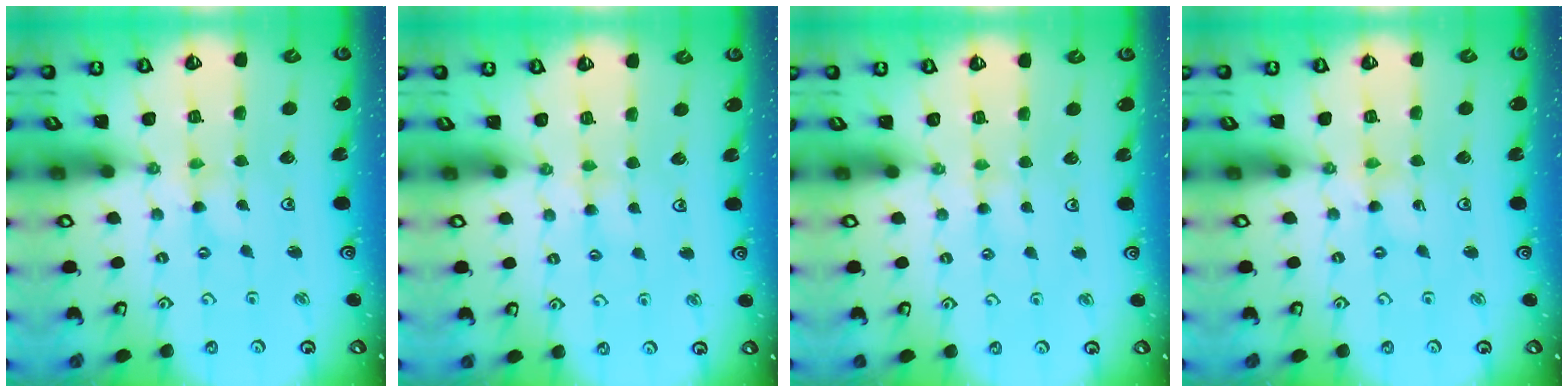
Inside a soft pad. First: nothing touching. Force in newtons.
{"total": 3.5, "press": 3.4, "slide": 0.6}
{"total": 1.9, "press": 1.9, "slide": 0.3}
{"total": 0.7, "press": 0.6, "slide": 0.2}